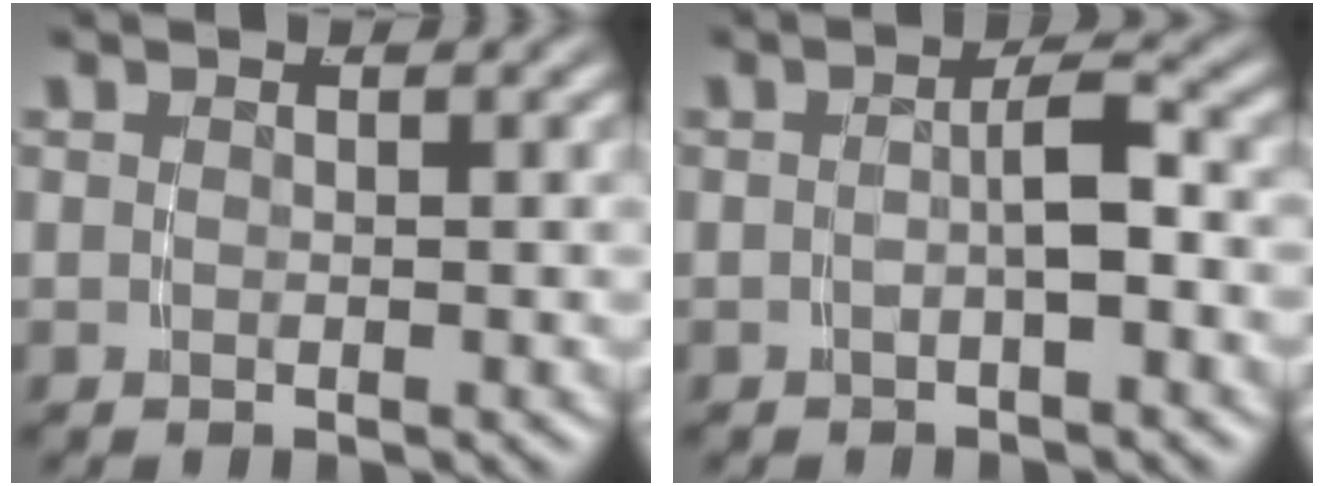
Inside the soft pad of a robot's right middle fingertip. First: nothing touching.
{"total": 2.3, "force": [-0.9, 0.0, 2.1], "torque": [-0.026, 0.002, -0.011]}